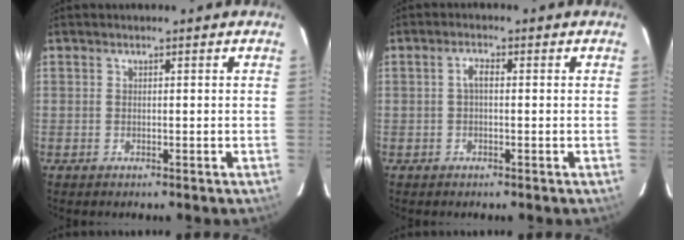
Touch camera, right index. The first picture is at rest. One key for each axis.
{"total": 1.9, "fx": 0.0, "fy": 0.8, "fz": 1.8, "tx": -0.037, "ty": 0.008, "tz": -0.001}